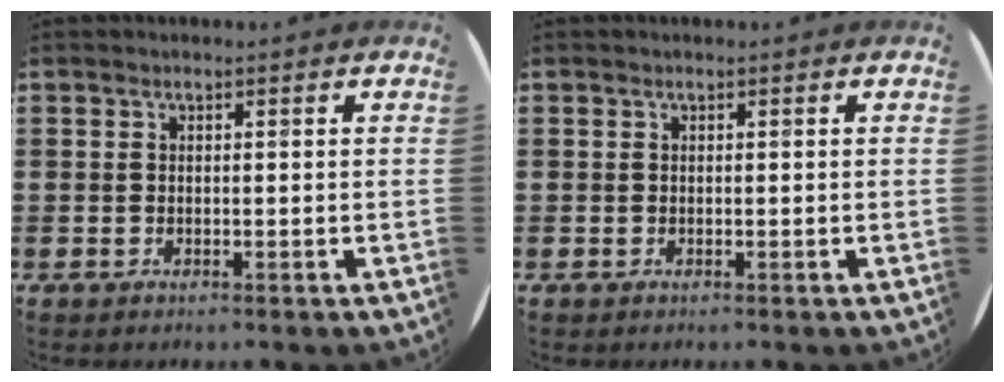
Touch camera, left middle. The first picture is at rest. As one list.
[{"total": 0.0}]